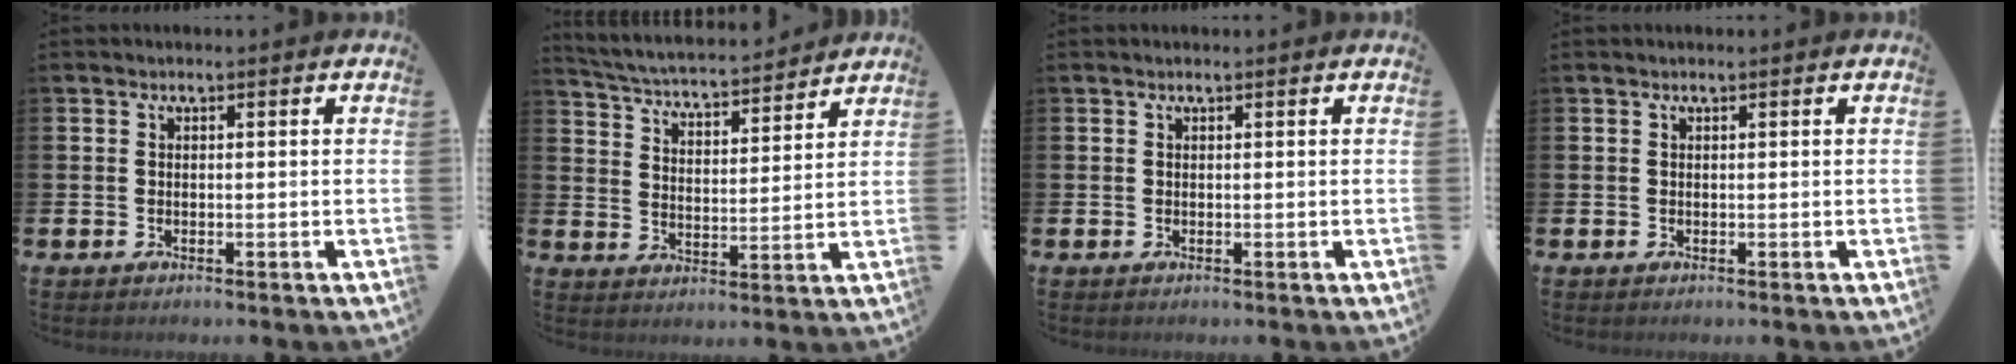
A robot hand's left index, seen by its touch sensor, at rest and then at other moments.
{"total": 4.8, "force": [4.6, 0.5, 0.9], "torque": [-0.045, -0.040, 0.076]}
{"total": 0.0}
{"total": 0.0}